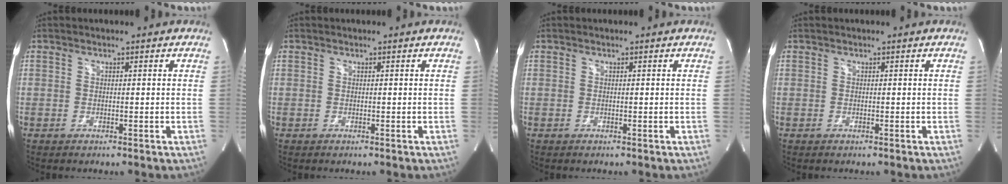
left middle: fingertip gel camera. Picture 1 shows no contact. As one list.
[{"total": 0.0}, {"total": 0.0}, {"total": 0.0}]